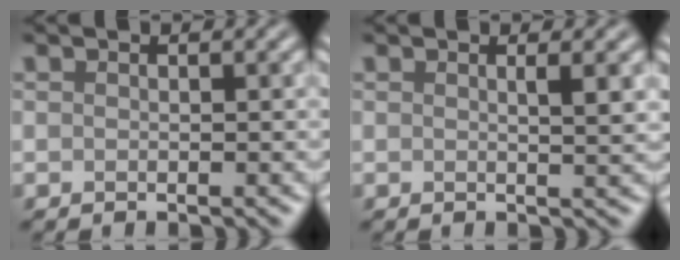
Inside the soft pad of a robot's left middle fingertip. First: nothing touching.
{"total": 1.7, "force": [0.5, 0.4, 1.6], "torque": [-0.018, 0.000, 0.004]}